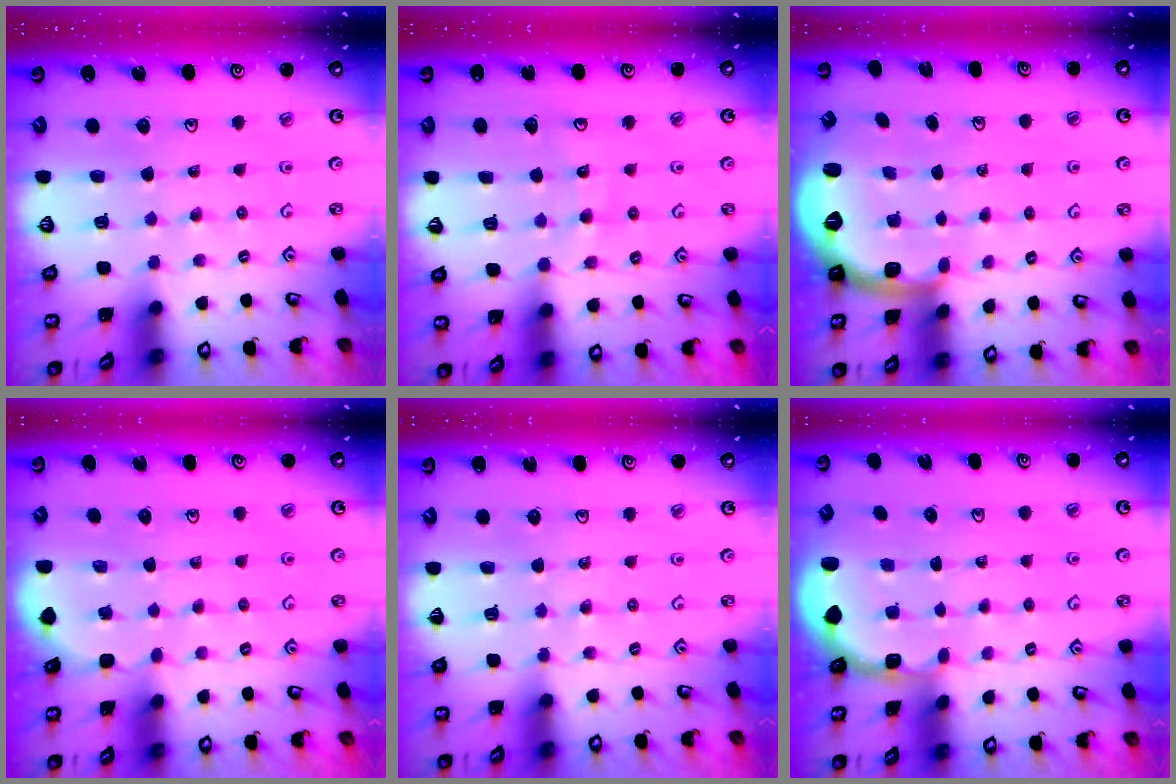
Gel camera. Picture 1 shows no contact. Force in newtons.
{"total": 10.2, "press": 10.1, "slide": 1.3}
{"total": 2.0, "press": 1.6, "slide": 1.2}
{"total": 2.1, "press": 2.1, "slide": 0.2}
{"total": 3.9, "press": 3.5, "slide": 1.7}
{"total": 1.9, "press": 1.7, "slide": 0.8}